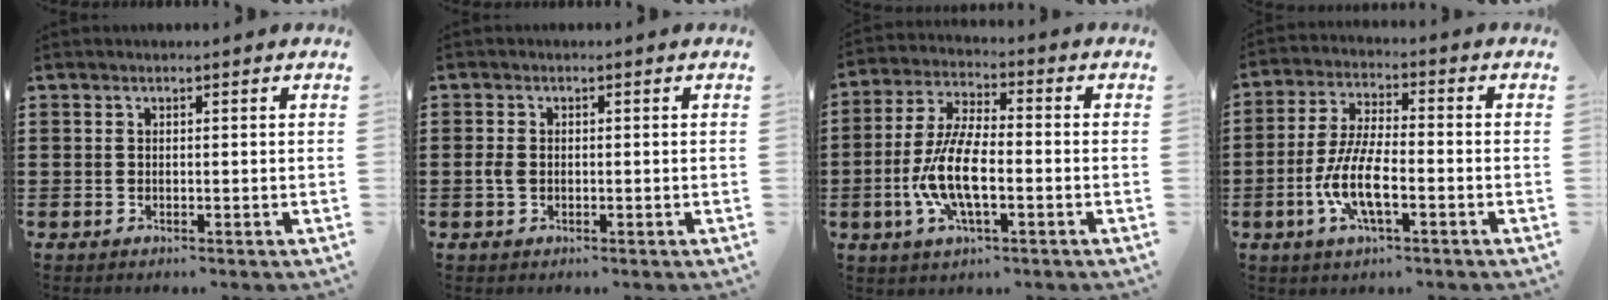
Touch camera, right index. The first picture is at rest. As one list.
[{"total": 1.7, "force": [-0.3, 1.2, 1.2], "torque": [-0.034, -0.001, -0.008]}, {"total": 9.7, "force": [-2.5, 3.5, 8.8], "torque": [-0.199, -0.014, -0.052]}, {"total": 8.7, "force": [-2.9, 2.6, 7.8], "torque": [-0.181, -0.017, -0.061]}]